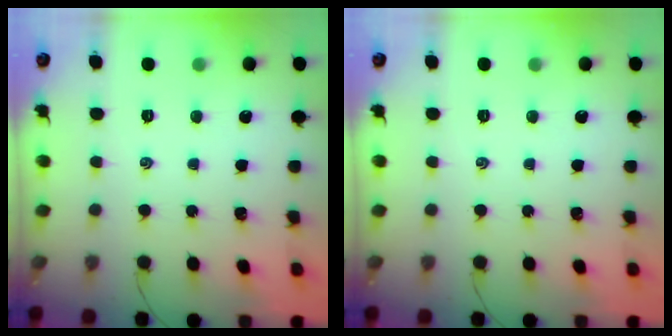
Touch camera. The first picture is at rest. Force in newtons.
{"total": 0.0}